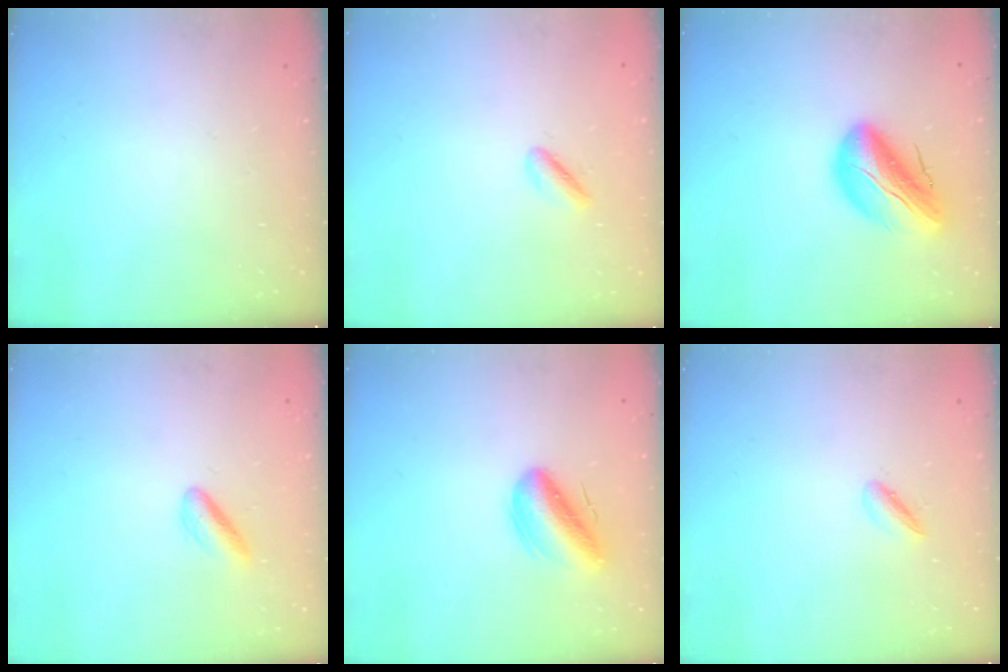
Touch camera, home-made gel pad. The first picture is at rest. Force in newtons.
{"total": 2.0, "press": 1.7, "slide": 1.1}
{"total": 17.3, "press": 16.7, "slide": 4.2}
{"total": 2.7, "press": 2.6, "slide": 0.8}
{"total": 11.8, "press": 11.4, "slide": 3.4}
{"total": 2.8, "press": 2.8, "slide": 0.6}